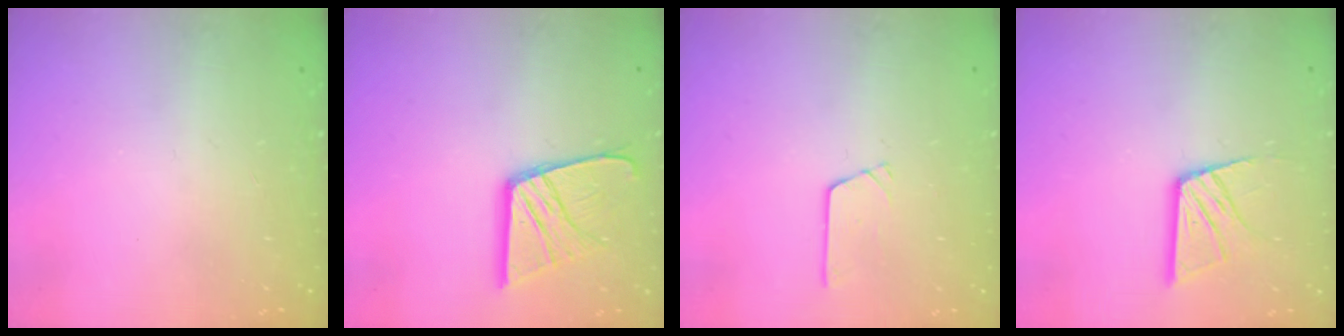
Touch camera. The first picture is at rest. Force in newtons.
{"total": 15.5, "press": 15.4, "slide": 1.8}
{"total": 4.7, "press": 4.7, "slide": 0.3}
{"total": 12.3, "press": 12.3, "slide": 1.4}